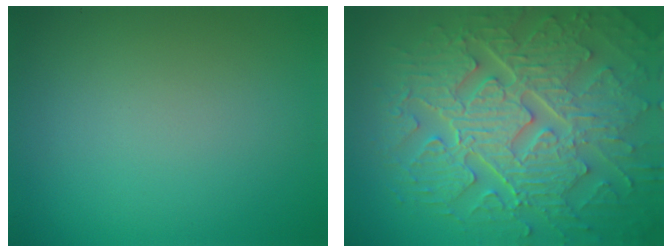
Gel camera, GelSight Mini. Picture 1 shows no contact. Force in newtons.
{"total": 10.4, "press": 7.0, "slide": 7.7}